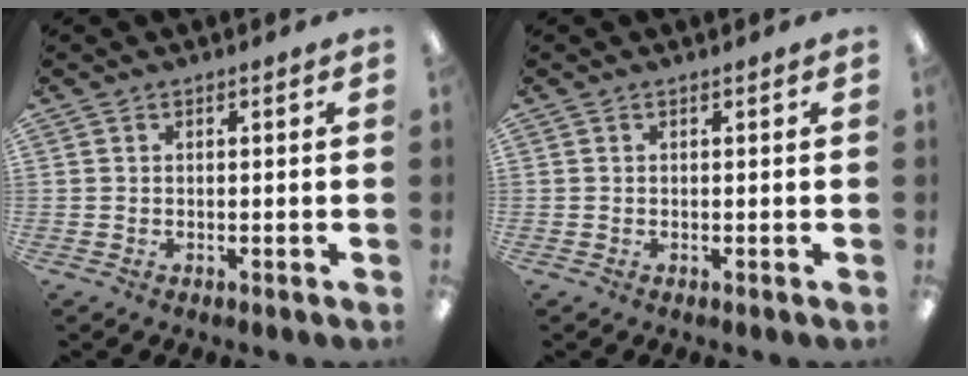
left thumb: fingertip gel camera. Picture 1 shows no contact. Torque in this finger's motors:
{"motor_torque": [0.02, 0.01, 0.14, -0.09, 0.00]}